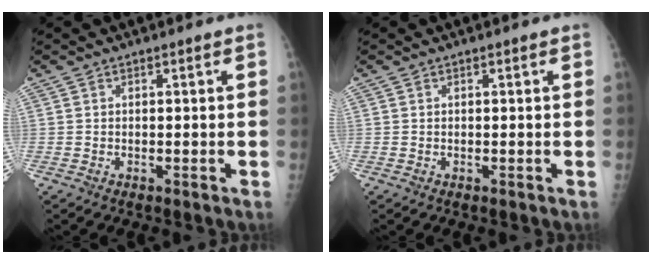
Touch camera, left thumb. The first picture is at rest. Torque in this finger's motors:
{"motor_torque": [0.20, 0.28, -0.12, -0.06, 0.00]}